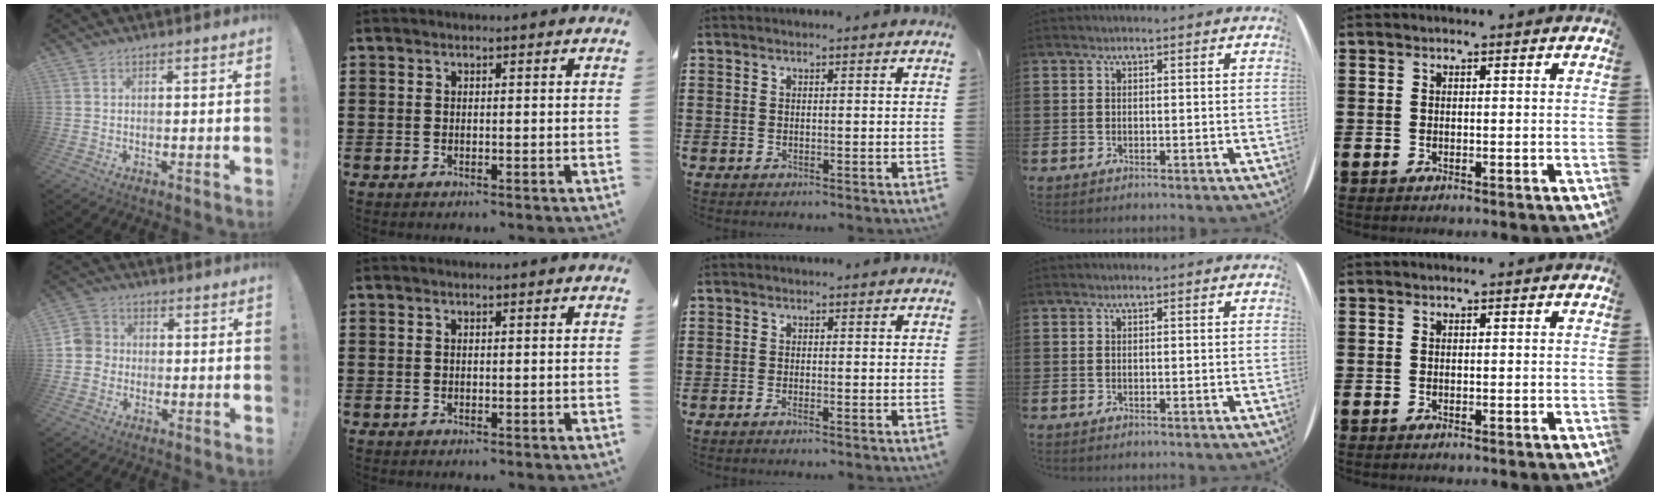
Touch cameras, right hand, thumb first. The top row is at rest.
{"thumb": {"total": 5.9, "force": [-1.2, 5.5, 1.7], "torque": [-0.031, 0.024, -0.021]}, "middle": {"total": 0.8, "force": [-0.5, 0.0, 0.6], "torque": [-0.010, -0.003, -0.010]}}